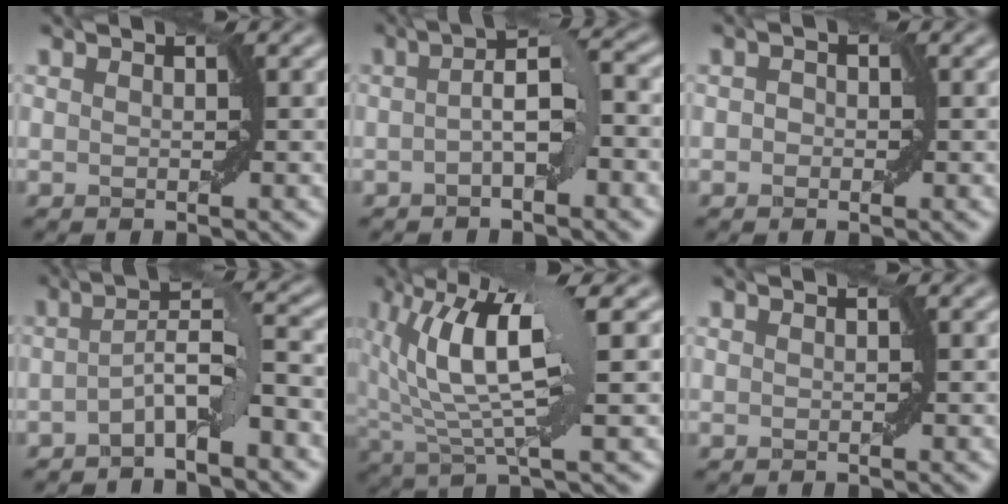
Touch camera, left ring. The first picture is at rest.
{"total": 4.2, "force": [-0.6, 1.1, 4.0], "torque": [-0.069, 0.016, -0.018]}
{"total": 0.8, "force": [-0.2, 0.7, 0.3], "torque": [-0.003, -0.002, -0.006]}
{"total": 4.2, "force": [-1.9, 0.7, 3.7], "torque": [-0.061, 0.016, -0.044]}
{"total": 8.5, "force": [2.7, 2.0, 7.8], "torque": [-0.157, 0.007, 0.051]}
{"total": 0.0}